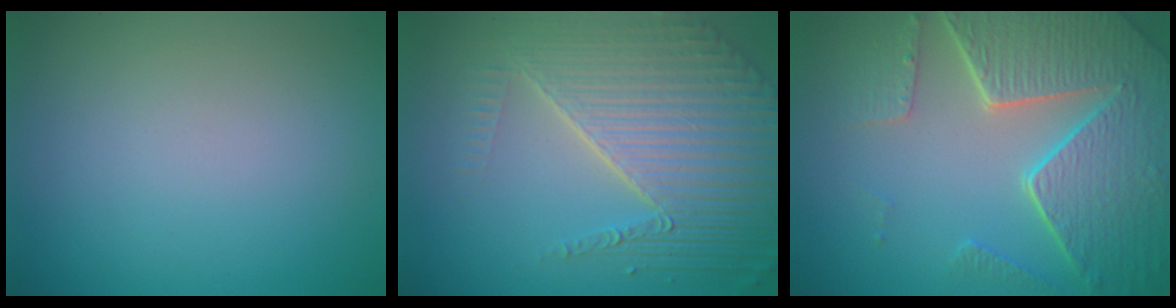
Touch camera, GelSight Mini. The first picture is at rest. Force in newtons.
{"total": 8.9, "press": 5.9, "slide": 6.7}
{"total": 8.4, "press": 6.0, "slide": 5.8}